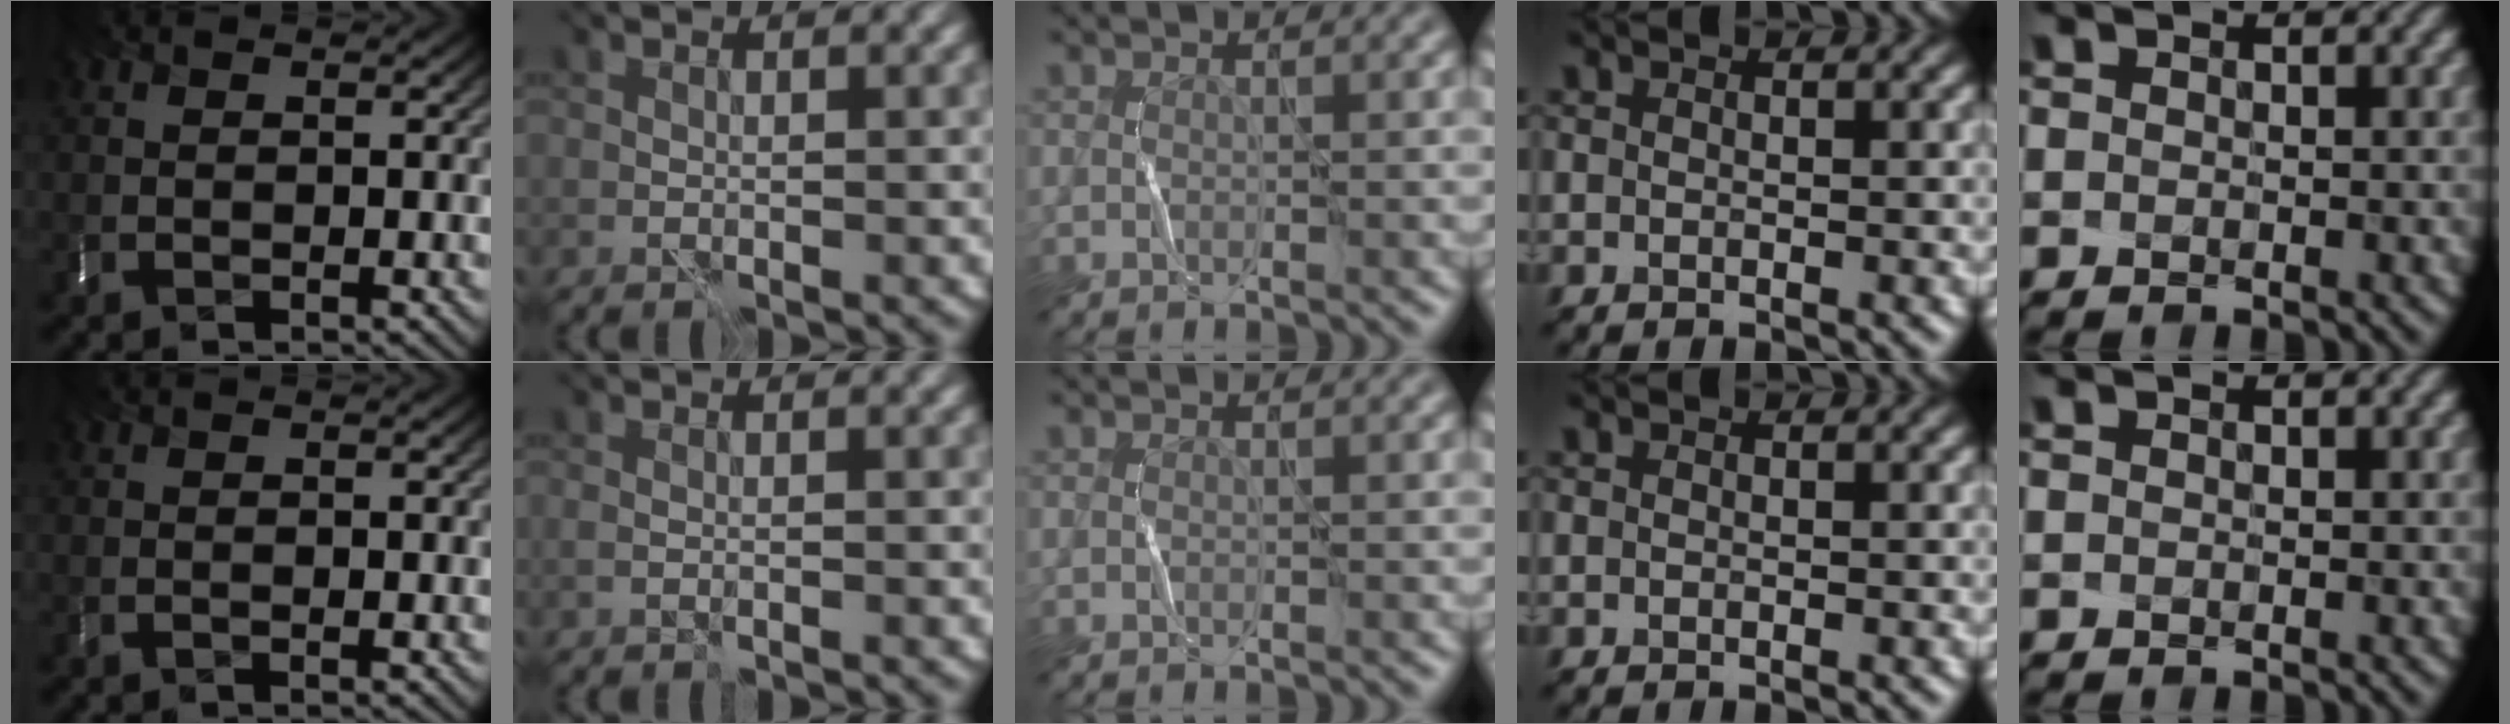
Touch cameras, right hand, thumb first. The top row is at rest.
{"index": {"total": 0.7, "force": [-0.6, 0.0, 0.4], "torque": [-0.007, 0.003, -0.011]}}